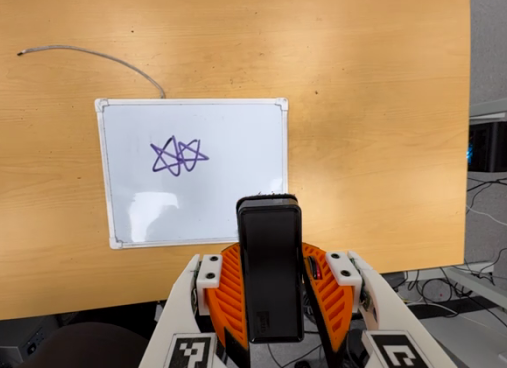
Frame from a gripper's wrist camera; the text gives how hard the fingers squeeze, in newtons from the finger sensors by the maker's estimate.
{"total": 6.2, "left": 5.5, "right": 7.0}